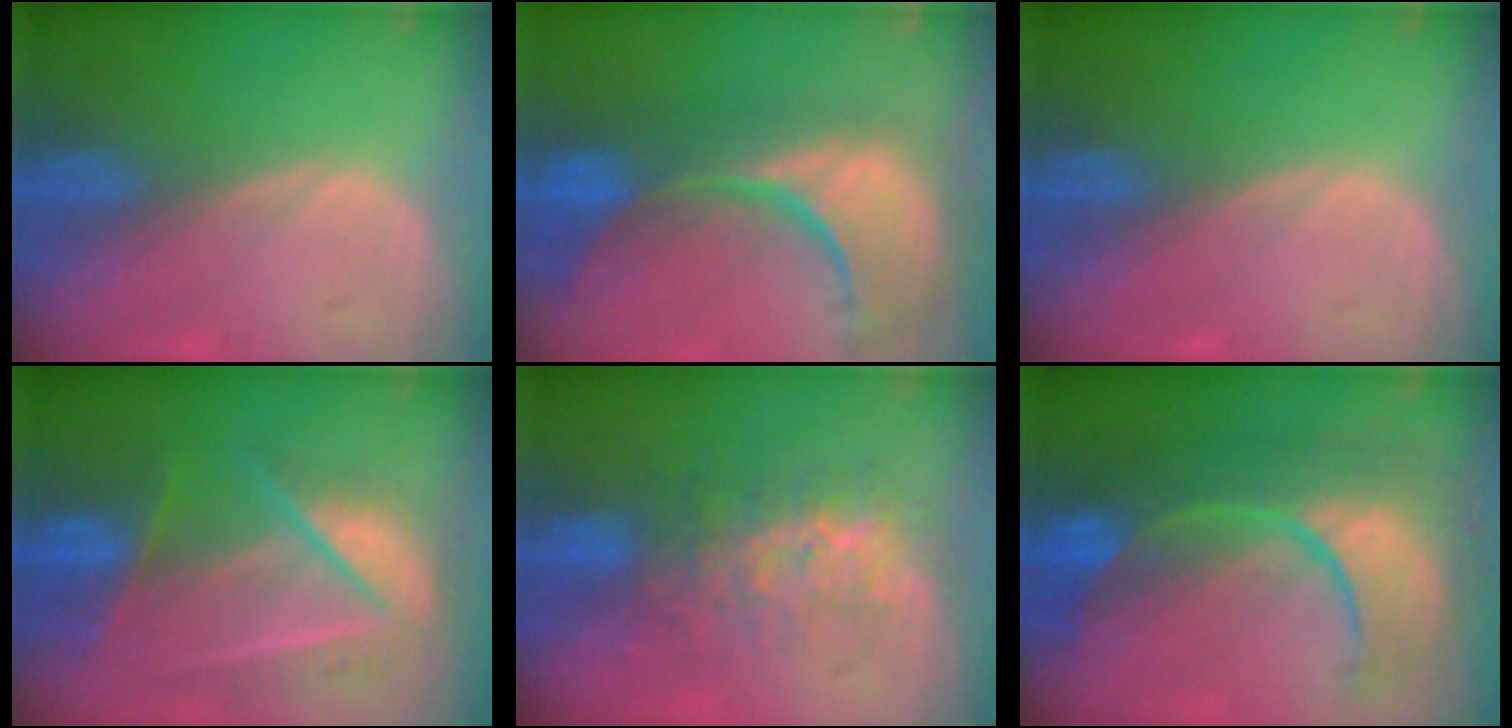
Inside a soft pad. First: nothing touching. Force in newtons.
{"total": 15.3, "press": 12.2, "slide": 9.3}
{"total": 0.0}
{"total": 9.3, "press": 8.3, "slide": 4.2}
{"total": 7.7, "press": 7.3, "slide": 2.3}
{"total": 12.1, "press": 12.0, "slide": 1.5}